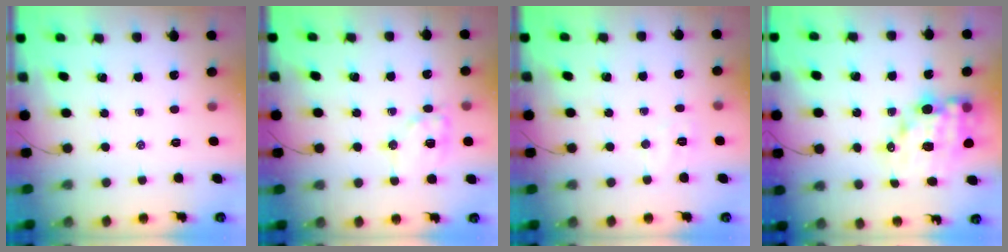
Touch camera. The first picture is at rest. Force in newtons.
{"total": 11.2, "press": 11.1, "slide": 1.4}
{"total": 4.7, "press": 4.6, "slide": 1.1}
{"total": 14.7, "press": 14.3, "slide": 3.5}